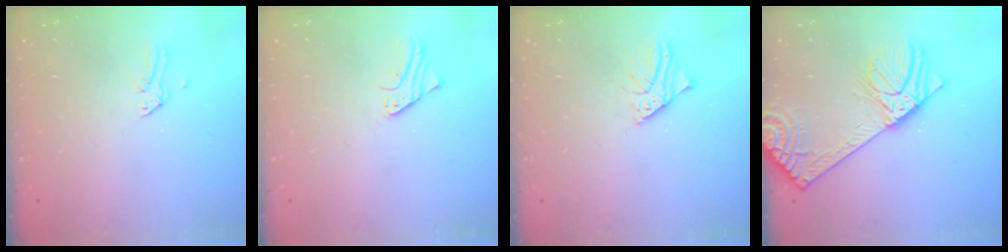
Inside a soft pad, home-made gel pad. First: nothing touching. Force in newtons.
{"total": 1.8, "press": 1.7, "slide": 0.1}
{"total": 2.6, "press": 2.6, "slide": 0.3}
{"total": 16.7, "press": 16.2, "slide": 4.1}